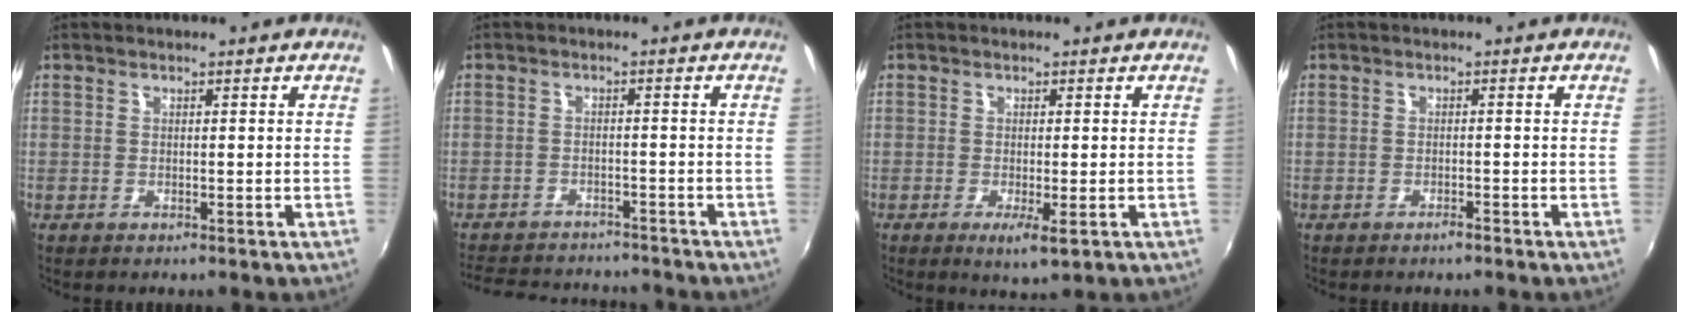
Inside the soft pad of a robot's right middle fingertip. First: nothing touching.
{"total": 12.3, "force": [-11.0, 3.7, 3.9], "torque": [-0.098, 0.011, -0.161]}
{"total": 3.4, "force": [-1.2, 0.5, 3.1], "torque": [-0.061, -0.012, -0.017]}
{"total": 1.1, "force": [-1.0, 0.1, 0.5], "torque": [-0.010, 0.001, -0.018]}